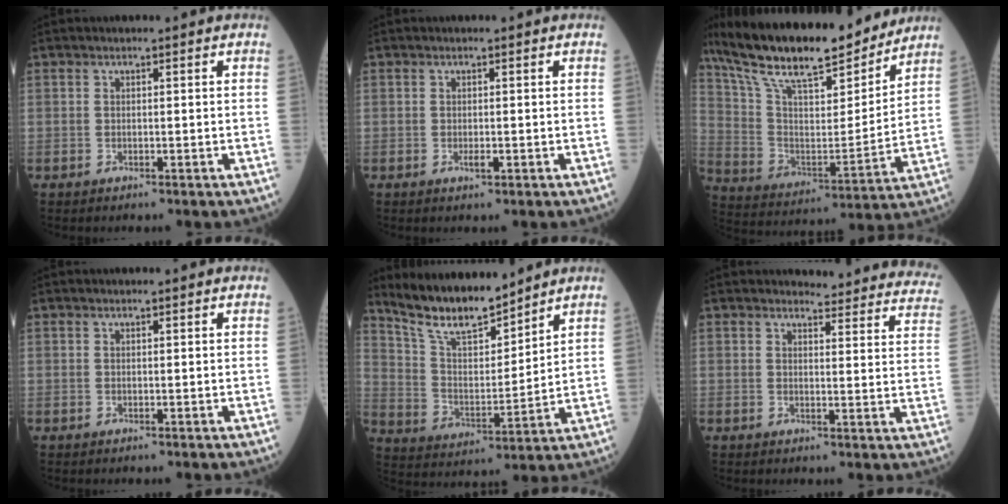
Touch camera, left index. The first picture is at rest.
{"total": 0.8, "force": [0.0, 0.4, 0.8], "torque": [-0.014, -0.001, 0.001]}
{"total": 23.3, "force": [19.2, 5.1, 12.1], "torque": [-0.215, 0.010, 0.323]}
{"total": 0.9, "force": [0.9, 0.0, 0.2], "torque": [-0.008, 0.001, 0.014]}
{"total": 12.0, "force": [10.9, 1.9, 4.6], "torque": [-0.090, -0.001, 0.209]}
{"total": 17.7, "force": [17.3, 3.1, 2.7], "torque": [0.001, -0.085, 0.161]}